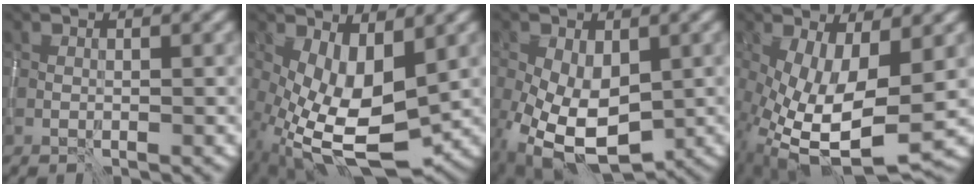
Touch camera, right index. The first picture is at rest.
{"total": 7.8, "force": [-0.8, 3.6, 6.9], "torque": [-0.146, -0.015, -0.006]}
{"total": 8.3, "force": [-1.7, 5.1, 6.3], "torque": [-0.135, -0.025, -0.024]}
{"total": 11.7, "force": [-2.9, 4.8, 10.3], "torque": [-0.202, -0.031, -0.041]}